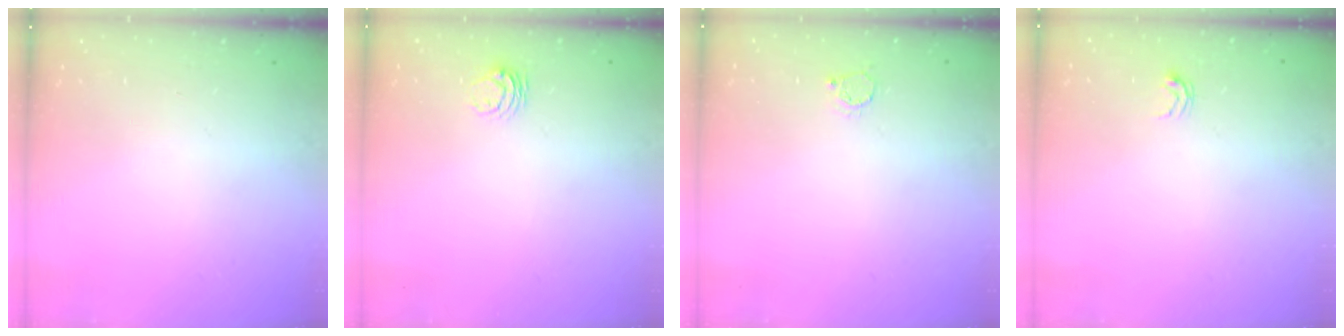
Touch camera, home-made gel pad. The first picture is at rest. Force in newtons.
{"total": 3.7, "press": 3.7, "slide": 0.2}
{"total": 2.6, "press": 2.6, "slide": 0.3}
{"total": 2.9, "press": 2.8, "slide": 0.4}